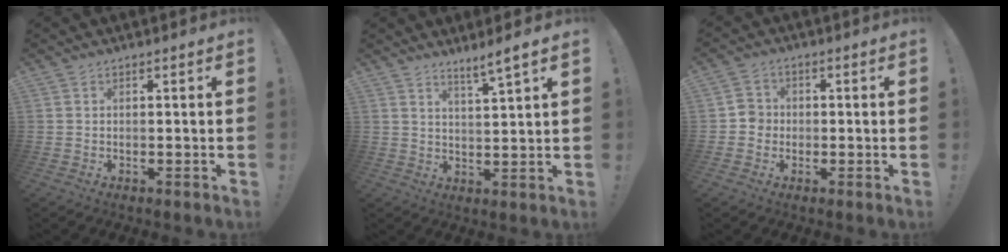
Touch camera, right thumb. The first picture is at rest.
{"total": 5.2, "force": [4.1, -0.3, 3.2], "torque": [-0.050, -0.027, 0.066]}
{"total": 4.3, "force": [-1.4, 3.9, 1.0], "torque": [-0.011, 0.015, -0.025]}